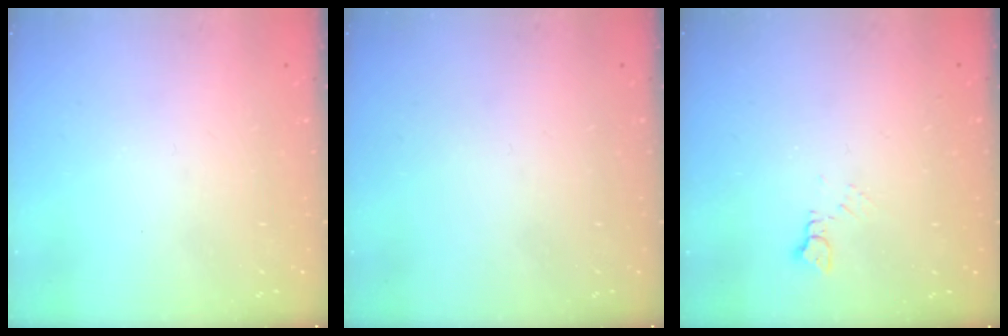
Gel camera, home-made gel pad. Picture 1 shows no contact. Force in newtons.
{"total": 0.0}
{"total": 2.8, "press": 2.8, "slide": 0.5}